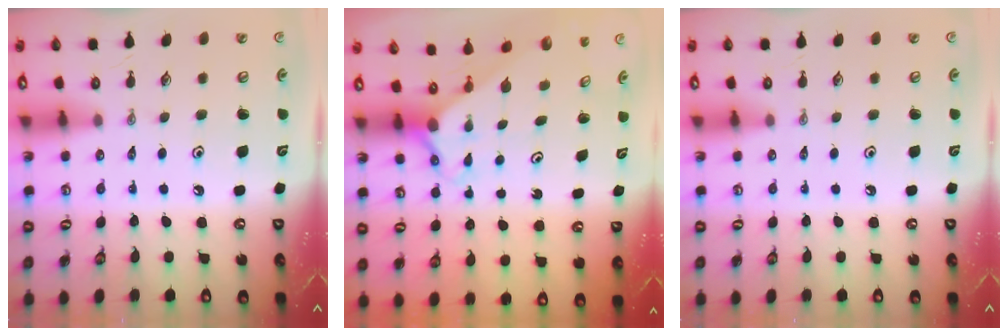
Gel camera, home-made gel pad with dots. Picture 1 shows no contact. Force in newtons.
{"total": 2.3, "press": 2.3, "slide": 0.2}
{"total": 0.0}